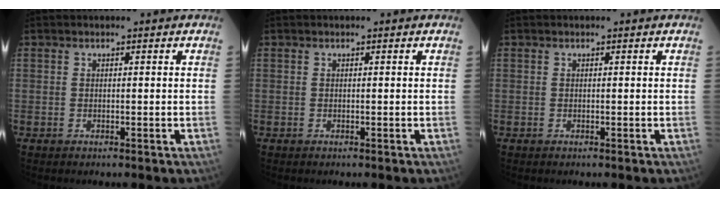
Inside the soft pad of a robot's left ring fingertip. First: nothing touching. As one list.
[{"total": 0.0}, {"total": 0.0}]